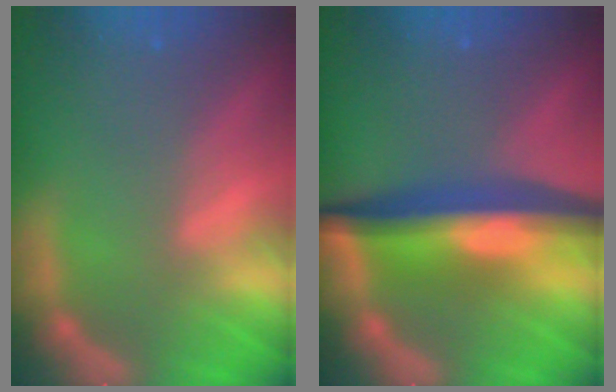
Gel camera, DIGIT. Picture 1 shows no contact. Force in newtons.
{"total": 9.1}